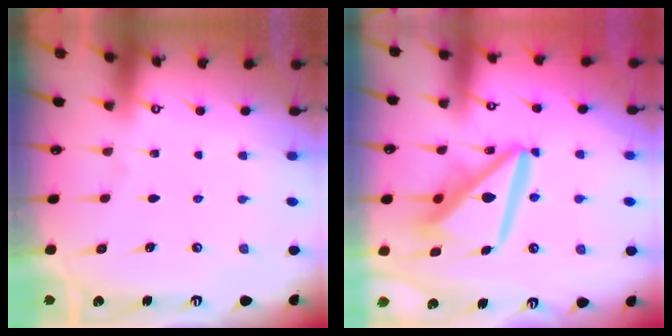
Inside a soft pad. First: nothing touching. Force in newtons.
{"total": 15.9, "press": 15.8, "slide": 2.1}